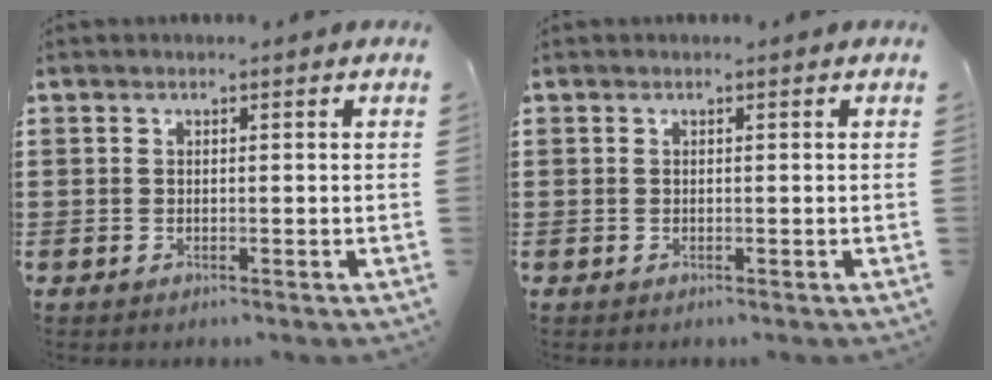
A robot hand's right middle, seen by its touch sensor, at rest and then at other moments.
{"total": 0.0}